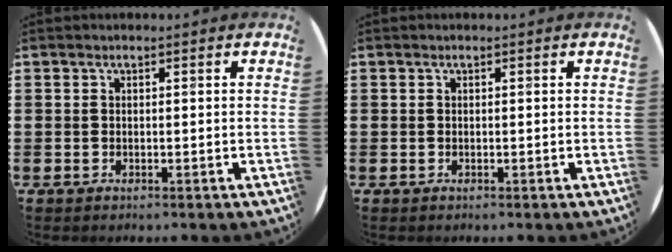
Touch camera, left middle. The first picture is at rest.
{"total": 0.0}